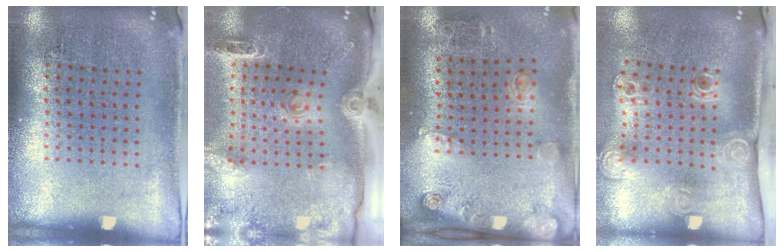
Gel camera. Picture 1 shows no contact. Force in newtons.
{"total": 2.5, "press": 2.0, "slide": 1.5}
{"total": 2.0, "press": 1.2, "slide": 1.6}
{"total": 2.2, "press": 1.5, "slide": 1.6}